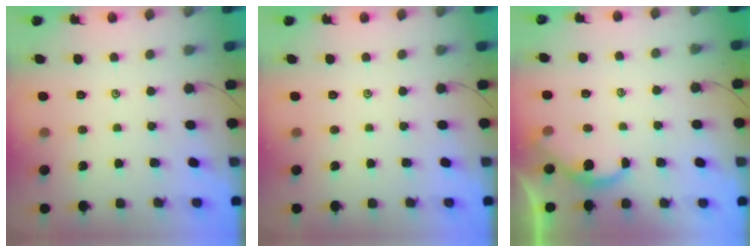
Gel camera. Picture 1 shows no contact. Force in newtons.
{"total": 0.0}
{"total": 2.4, "press": 2.3, "slide": 0.3}